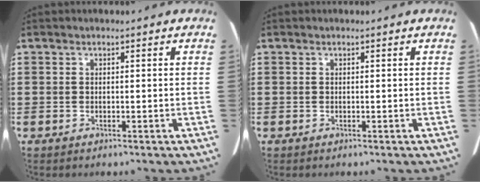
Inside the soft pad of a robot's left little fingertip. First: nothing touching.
{"total": 0.0}